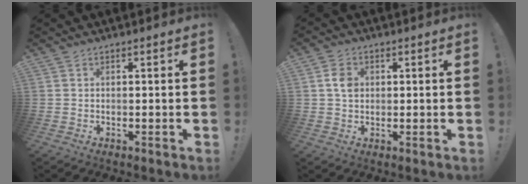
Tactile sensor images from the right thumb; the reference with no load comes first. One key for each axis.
{"total": 5.2, "fx": 0.7, "fy": 4.1, "fz": 3.1, "tx": -0.044, "ty": 0.004, "tz": 0.014}